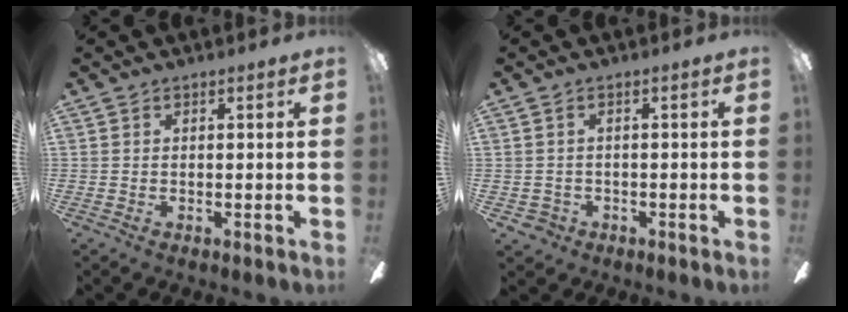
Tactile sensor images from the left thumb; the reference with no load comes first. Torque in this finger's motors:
{"motor_torque": [-0.19, 0.14, -0.25, 0.17, -0.01]}